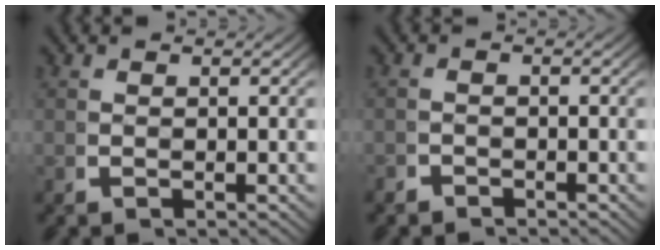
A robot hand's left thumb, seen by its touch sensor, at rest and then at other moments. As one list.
[{"total": 1.6, "force": [-1.5, 0.4, -0.1], "torque": [0.003, -0.010, -0.027]}]